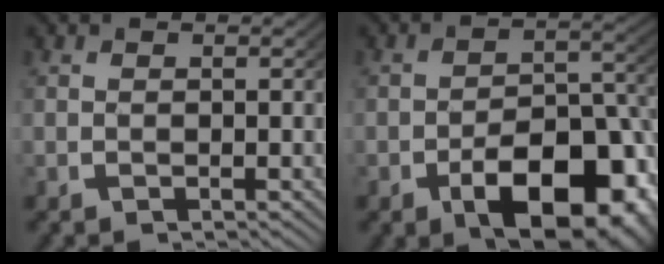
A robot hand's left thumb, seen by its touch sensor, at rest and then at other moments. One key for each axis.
{"total": 10.7, "fx": -3.8, "fy": 6.0, "fz": 8.1, "tx": -0.121, "ty": -0.041, "tz": -0.037}